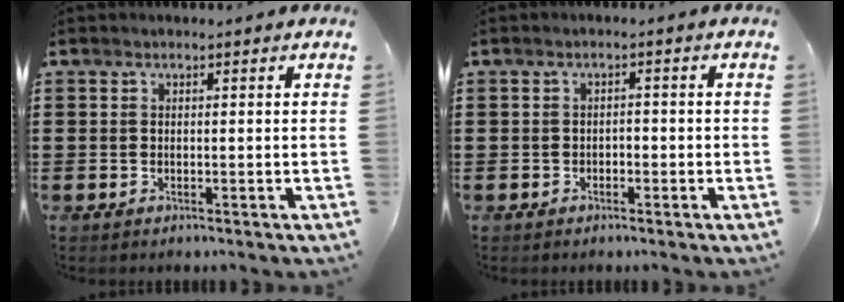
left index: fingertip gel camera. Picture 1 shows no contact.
{"total": 1.2, "force": [-1.0, 0.5, 0.4], "torque": [-0.012, 0.002, -0.023]}